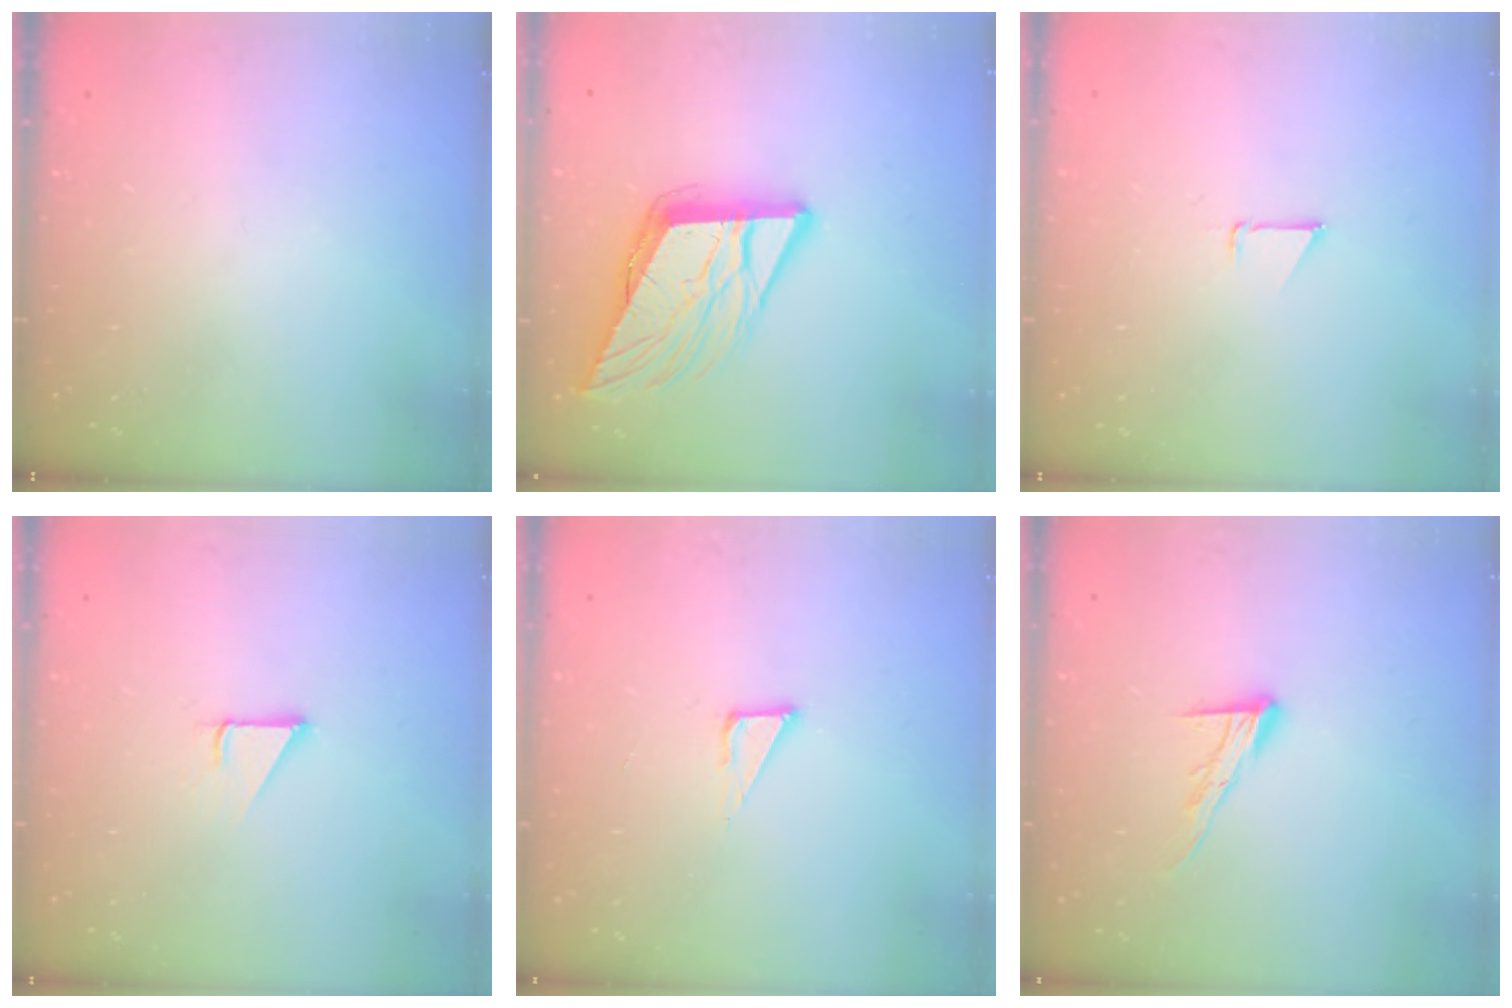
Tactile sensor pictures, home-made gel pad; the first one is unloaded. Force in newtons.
{"total": 13.2, "press": 13.0, "slide": 2.6}
{"total": 0.9, "press": 0.9, "slide": 0.1}
{"total": 1.6, "press": 1.6, "slide": 0.2}
{"total": 4.5, "press": 4.5, "slide": 0.3}
{"total": 9.8, "press": 9.8, "slide": 0.6}